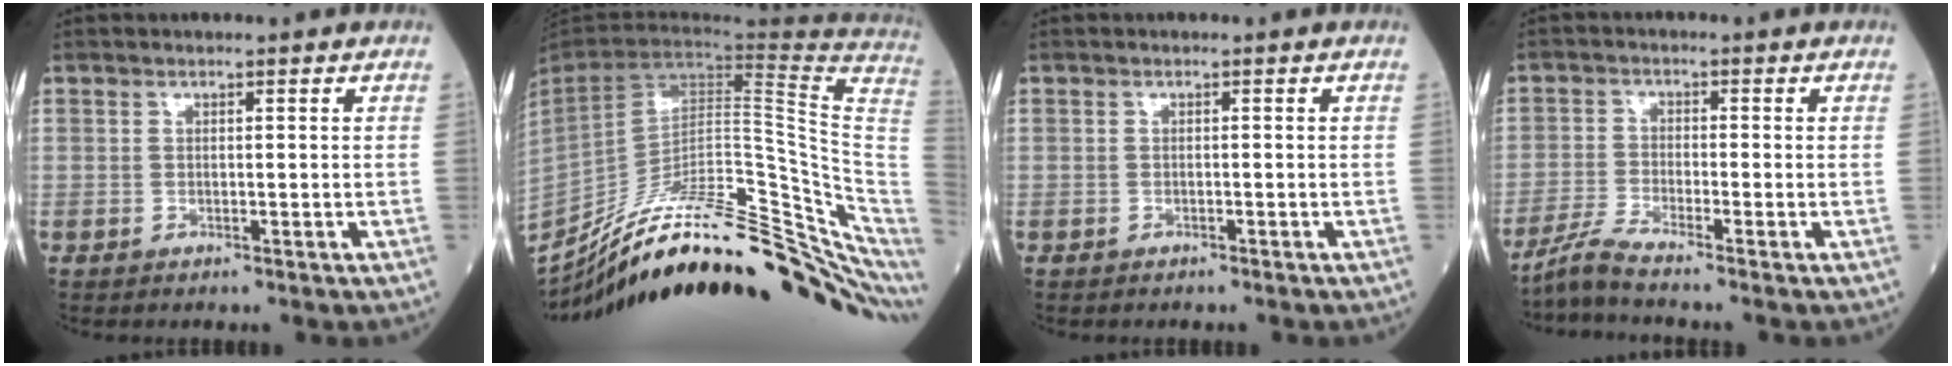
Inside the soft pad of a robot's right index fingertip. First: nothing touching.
{"total": 38.2, "force": [-25.8, 8.7, 26.7], "torque": [-0.346, -0.036, -0.375]}
{"total": 0.7, "force": [-0.4, 0.4, 0.4], "torque": [-0.018, 0.000, -0.003]}
{"total": 4.0, "force": [-3.6, -0.6, 1.5], "torque": [-0.042, -0.021, -0.079]}